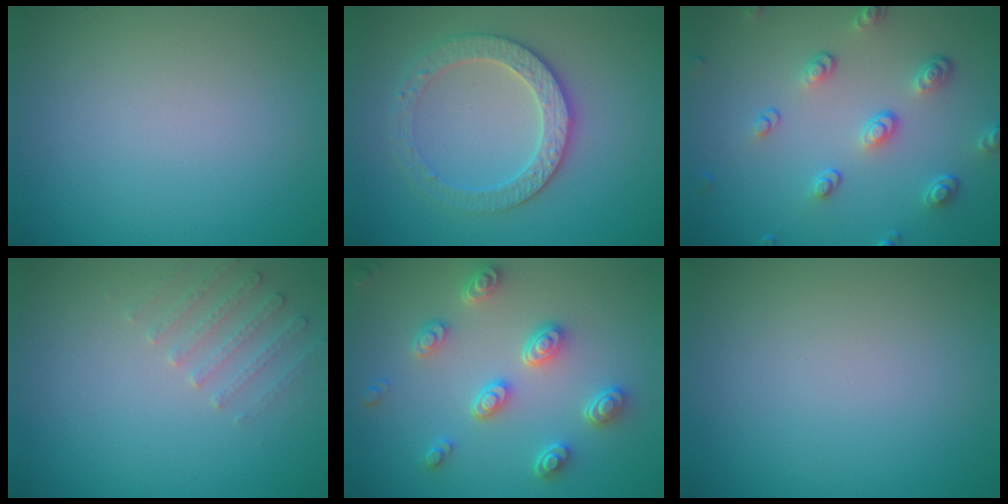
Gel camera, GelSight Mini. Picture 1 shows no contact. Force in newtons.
{"total": 3.6, "press": 3.5, "slide": 0.9}
{"total": 3.8, "press": 2.9, "slide": 2.5}
{"total": 1.9, "press": 1.8, "slide": 0.6}
{"total": 4.5, "press": 3.7, "slide": 2.6}
{"total": 0.0}